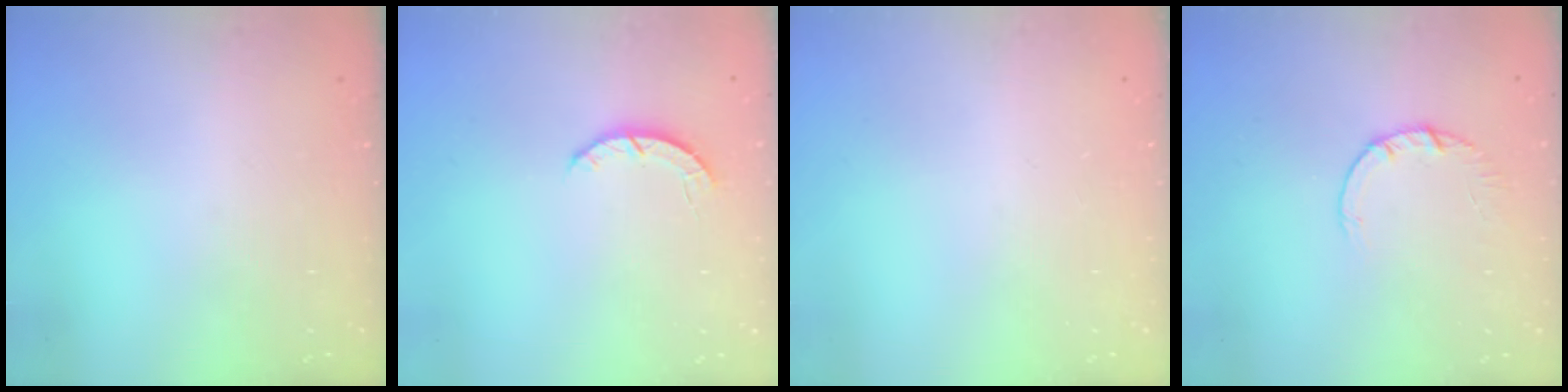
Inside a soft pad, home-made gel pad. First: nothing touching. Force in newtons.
{"total": 2.8, "press": 2.8, "slide": 0.4}
{"total": 0.0}
{"total": 2.7, "press": 2.7, "slide": 0.4}